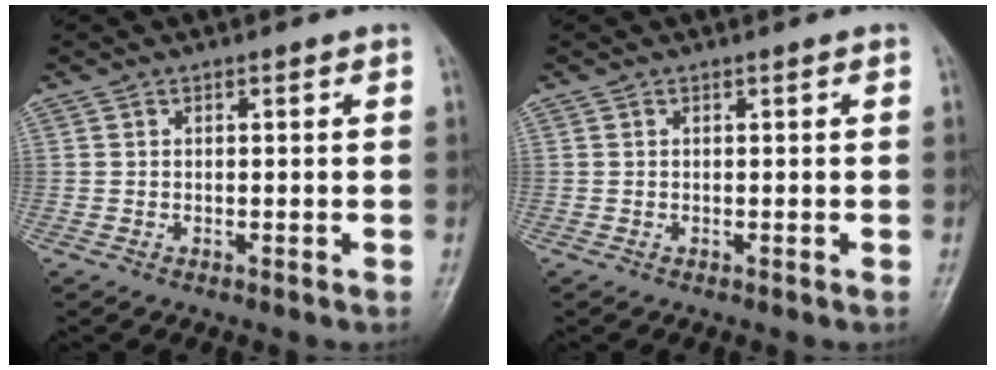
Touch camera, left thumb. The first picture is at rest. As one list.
[{"total": 0.0}]